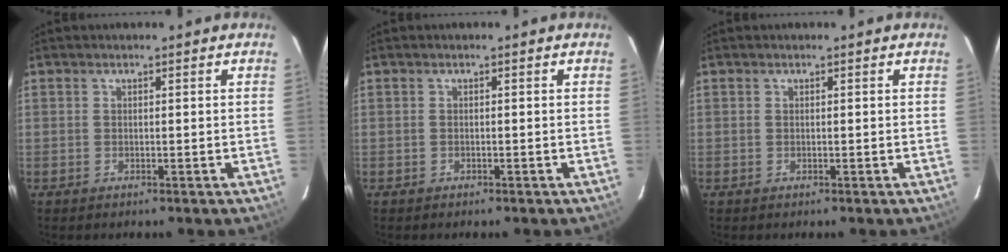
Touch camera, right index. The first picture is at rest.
{"total": 0.6, "force": [-0.5, 0.3, 0.0], "torque": [-0.002, 0.002, -0.008]}
{"total": 0.0}